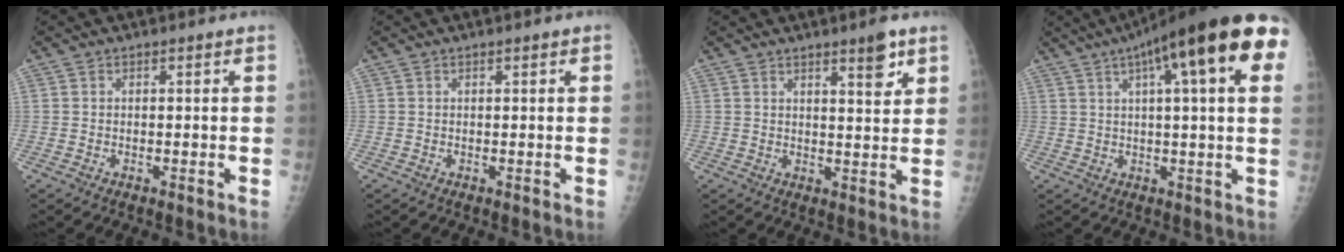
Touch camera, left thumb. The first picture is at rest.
{"total": 0.6, "force": [0.3, 0.1, 0.5], "torque": [-0.007, 0.001, 0.004]}
{"total": 5.3, "force": [3.3, 1.1, 3.9], "torque": [-0.049, -0.023, 0.048]}
{"total": 22.8, "force": [9.9, 4.5, 20.0], "torque": [-0.286, 0.020, 0.132]}